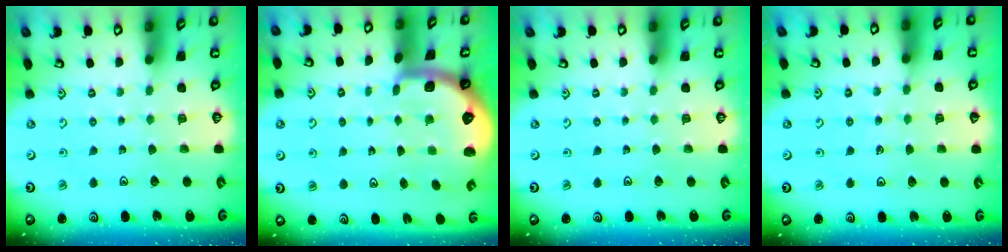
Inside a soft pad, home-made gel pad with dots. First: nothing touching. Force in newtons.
{"total": 2.4, "press": 2.3, "slide": 0.8}
{"total": 0.0}
{"total": 4.2, "press": 4.1, "slide": 1.0}